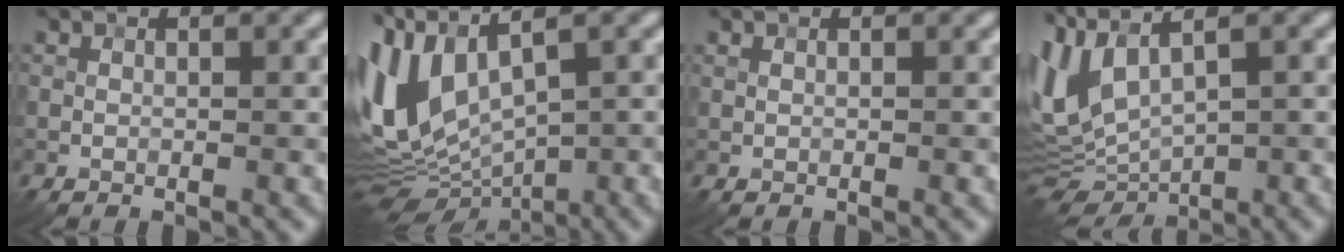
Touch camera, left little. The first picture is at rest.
{"total": 9.0, "force": [1.9, 4.9, 7.4], "torque": [-0.170, -0.009, 0.040]}
{"total": 0.0}
{"total": 7.0, "force": [0.9, 2.6, 6.4], "torque": [-0.138, 0.000, 0.023]}